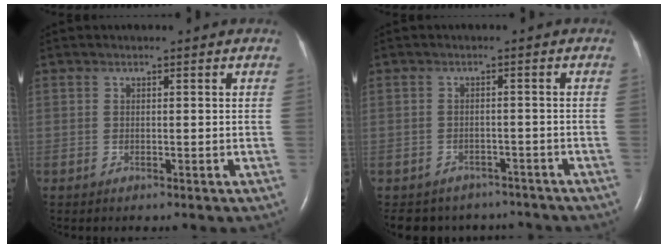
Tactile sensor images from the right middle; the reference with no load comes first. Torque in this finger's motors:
{"motor_torque": [0.30, -0.31, 0.03, 0.03]}